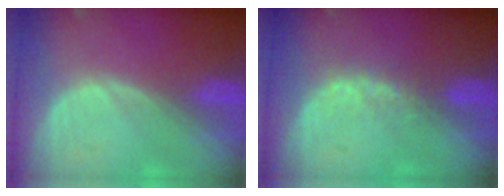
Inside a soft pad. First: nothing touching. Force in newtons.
{"total": 2.8, "press": 2.4, "slide": 1.5}